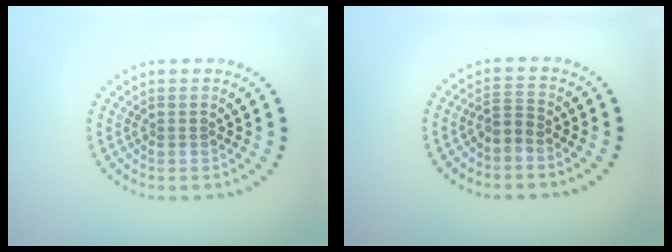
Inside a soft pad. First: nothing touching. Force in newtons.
{"total": 1.7, "press": 1.2, "slide": 1.2}